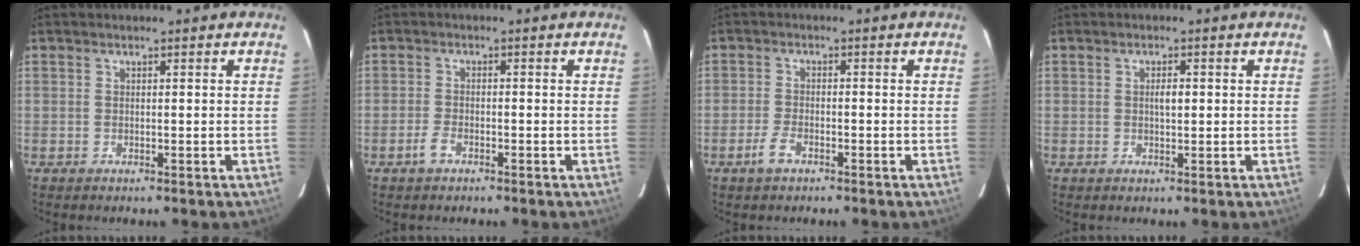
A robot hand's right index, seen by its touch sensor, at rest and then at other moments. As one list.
[{"total": 1.8, "force": [-1.1, 0.7, 1.3], "torque": [-0.032, -0.001, -0.020]}, {"total": 2.7, "force": [-1.7, 0.9, 1.9], "torque": [-0.045, -0.001, -0.031]}, {"total": 1.7, "force": [0.2, 0.6, 1.6], "torque": [-0.030, 0.002, 0.004]}]